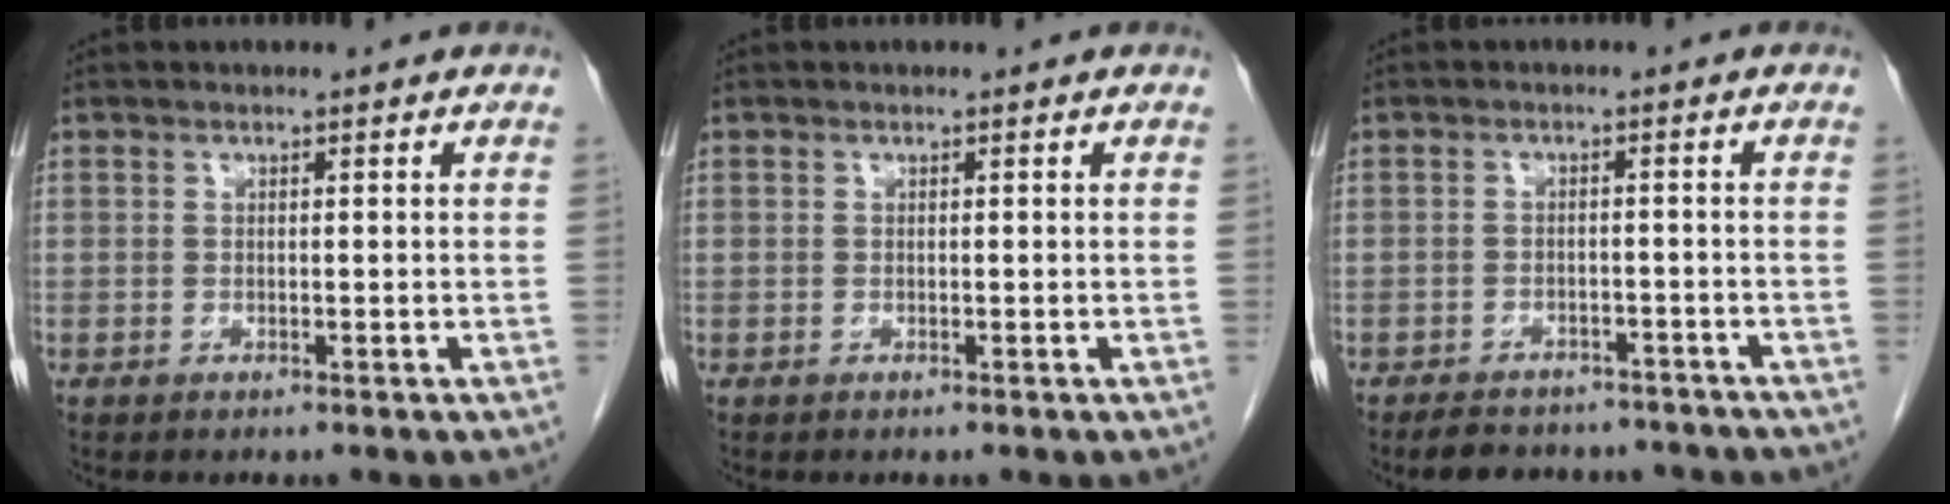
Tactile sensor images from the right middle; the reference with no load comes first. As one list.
[{"total": 0.0}, {"total": 10.4, "force": [-9.2, 3.6, 2.9], "torque": [-0.046, 0.005, -0.109]}]